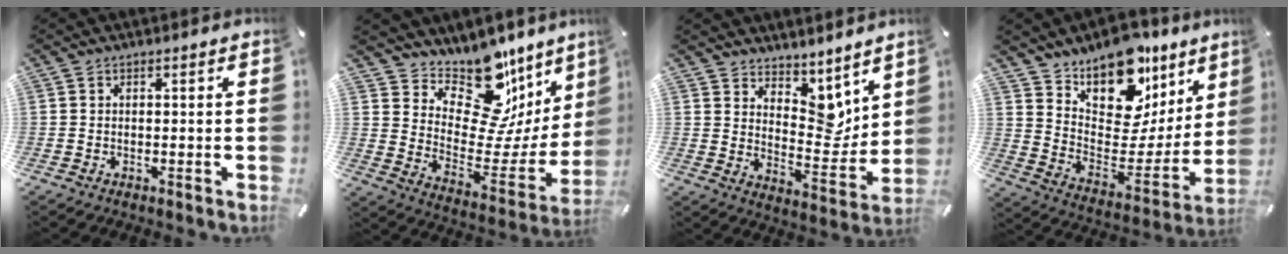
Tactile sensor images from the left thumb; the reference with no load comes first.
{"total": 17.1, "force": [12.9, 8.6, 7.2], "torque": [-0.089, -0.135, 0.218]}
{"total": 8.4, "force": [6.1, 5.5, 2.0], "torque": [-0.010, -0.077, 0.112]}
{"total": 18.1, "force": [13.9, 9.6, 6.2], "torque": [-0.091, -0.129, 0.246]}